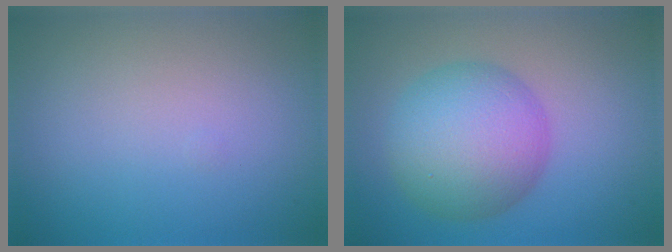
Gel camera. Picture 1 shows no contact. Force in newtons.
{"total": 8.1, "press": 8.1, "slide": 0.3}